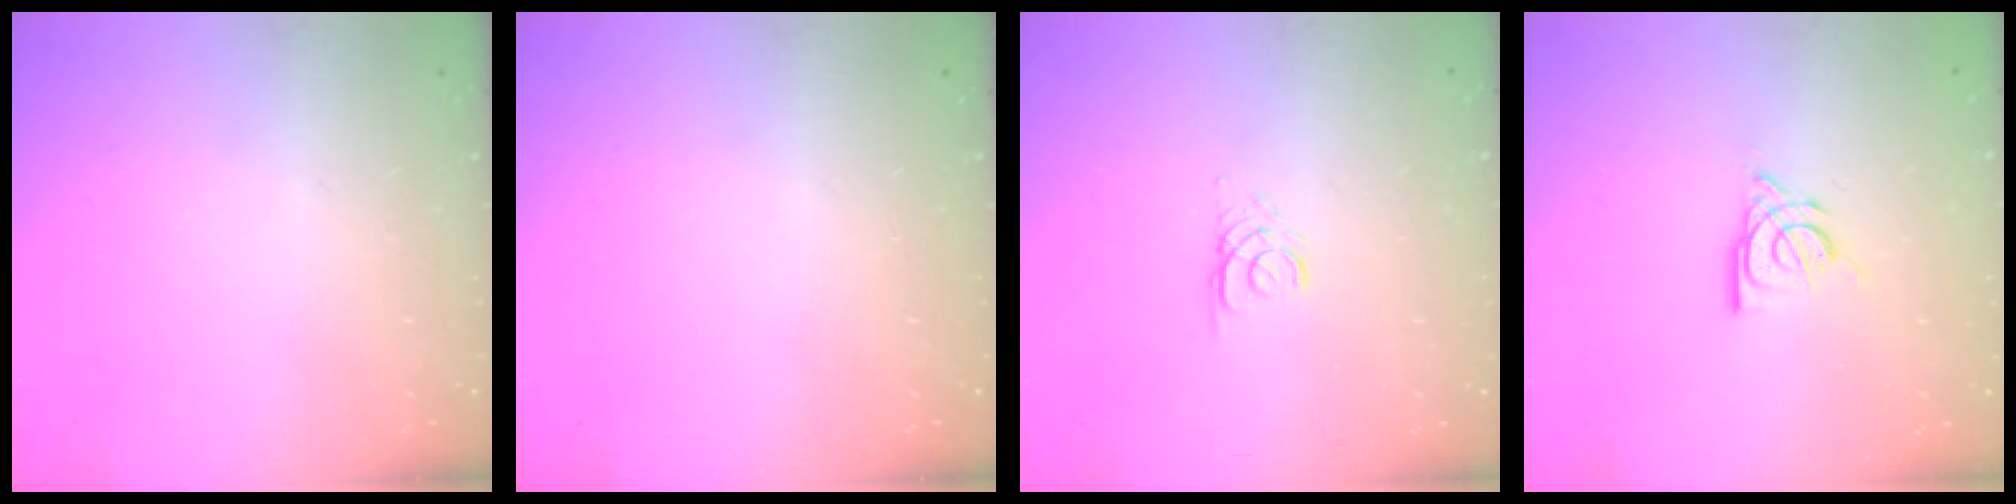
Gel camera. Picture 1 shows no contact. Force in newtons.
{"total": 0.0}
{"total": 2.6, "press": 2.6, "slide": 0.3}
{"total": 9.2, "press": 9.1, "slide": 0.8}